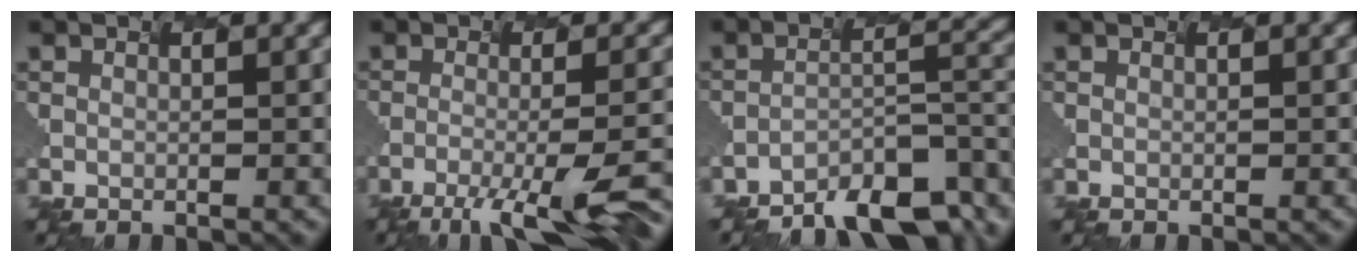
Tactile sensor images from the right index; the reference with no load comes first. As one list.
[{"total": 10.6, "force": [-5.8, 2.6, 8.5], "torque": [-0.116, -0.011, -0.071]}, {"total": 7.1, "force": [-5.9, 1.6, 3.5], "torque": [-0.049, 0.007, -0.087]}, {"total": 0.0}]